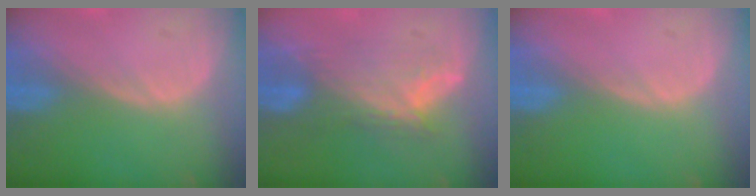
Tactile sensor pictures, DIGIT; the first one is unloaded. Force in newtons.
{"total": 7.0, "press": 6.8, "slide": 1.7}
{"total": 0.0}